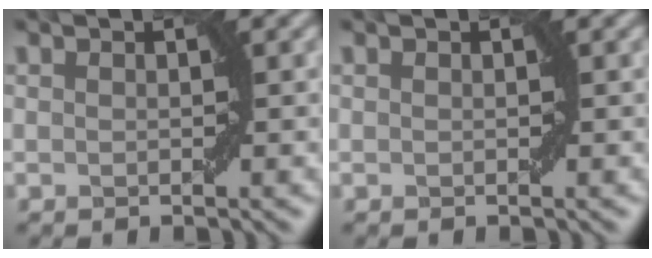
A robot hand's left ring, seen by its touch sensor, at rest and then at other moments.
{"total": 0.0}